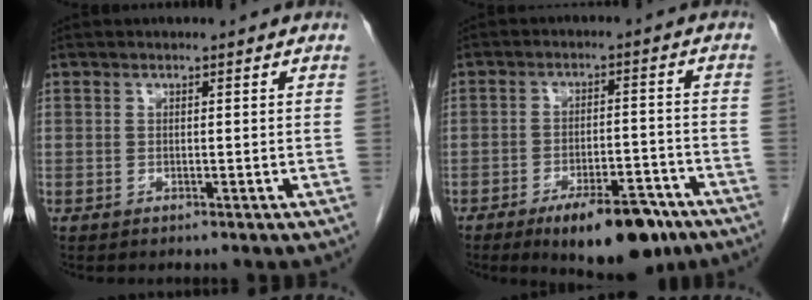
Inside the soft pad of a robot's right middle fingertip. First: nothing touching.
{"total": 11.7, "force": [-7.9, 3.6, 7.9], "torque": [-0.109, -0.005, -0.116]}